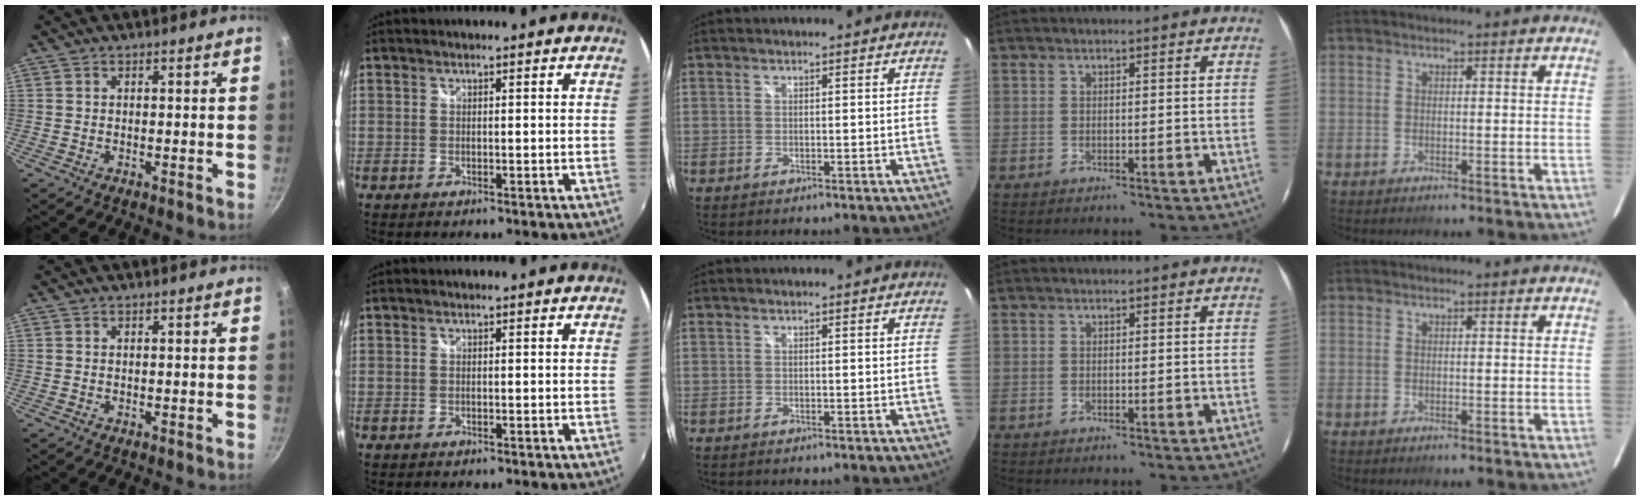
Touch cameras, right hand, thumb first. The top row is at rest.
{}